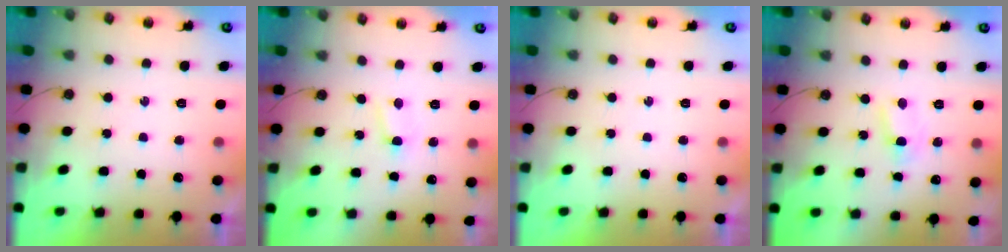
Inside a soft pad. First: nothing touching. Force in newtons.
{"total": 2.0, "press": 2.0, "slide": 0.3}
{"total": 0.0}
{"total": 2.8, "press": 2.8, "slide": 0.3}